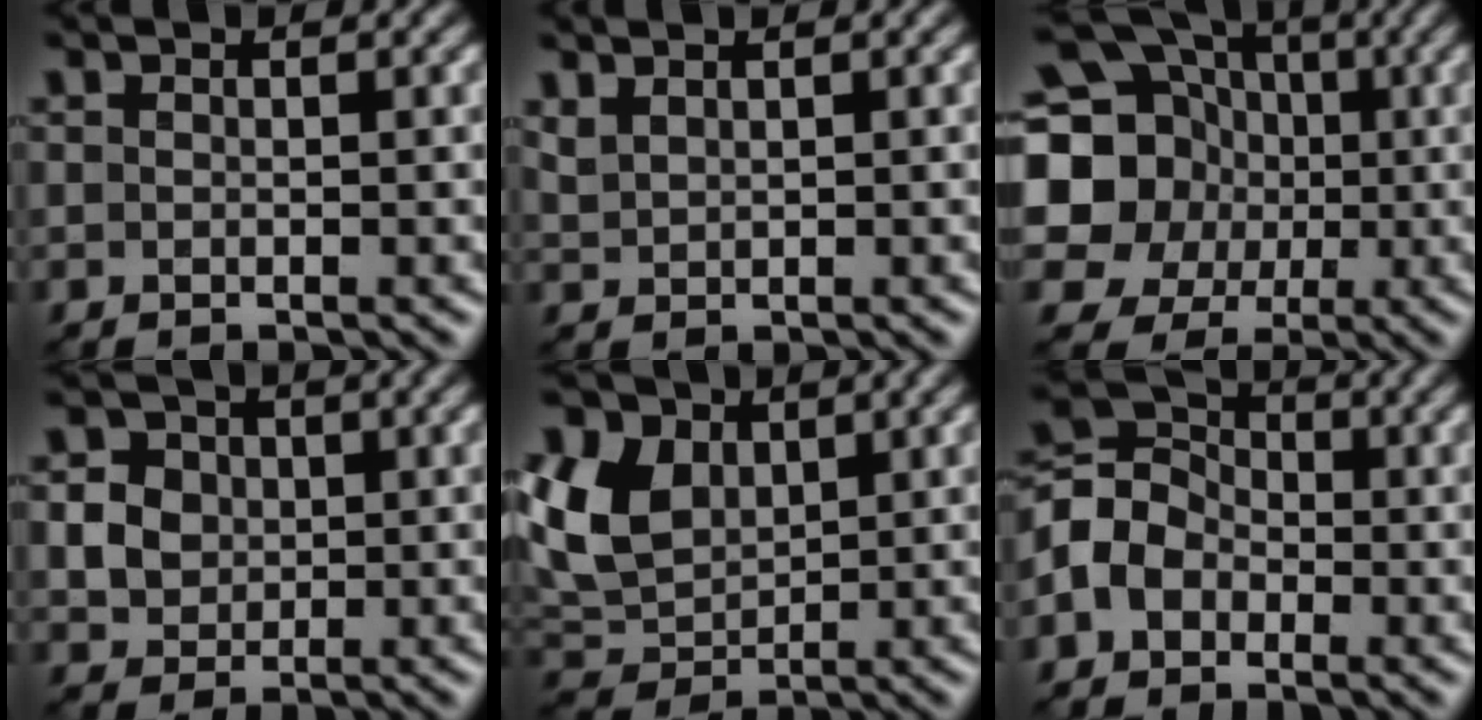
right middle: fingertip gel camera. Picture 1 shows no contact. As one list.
[{"total": 1.1, "force": [0.9, 0.4, 0.3], "torque": [-0.014, -0.001, 0.027]}, {"total": 15.8, "force": [1.8, 14.4, 6.1], "torque": [-0.153, 0.035, -0.010]}, {"total": 2.8, "force": [0.2, 2.6, 0.9], "torque": [-0.019, 0.000, 0.006]}, {"total": 7.5, "force": [2.7, 5.3, 4.6], "torque": [-0.131, 0.021, 0.048]}, {"total": 4.4, "force": [-1.3, 3.7, 2.1], "torque": [-0.041, 0.013, -0.039]}]